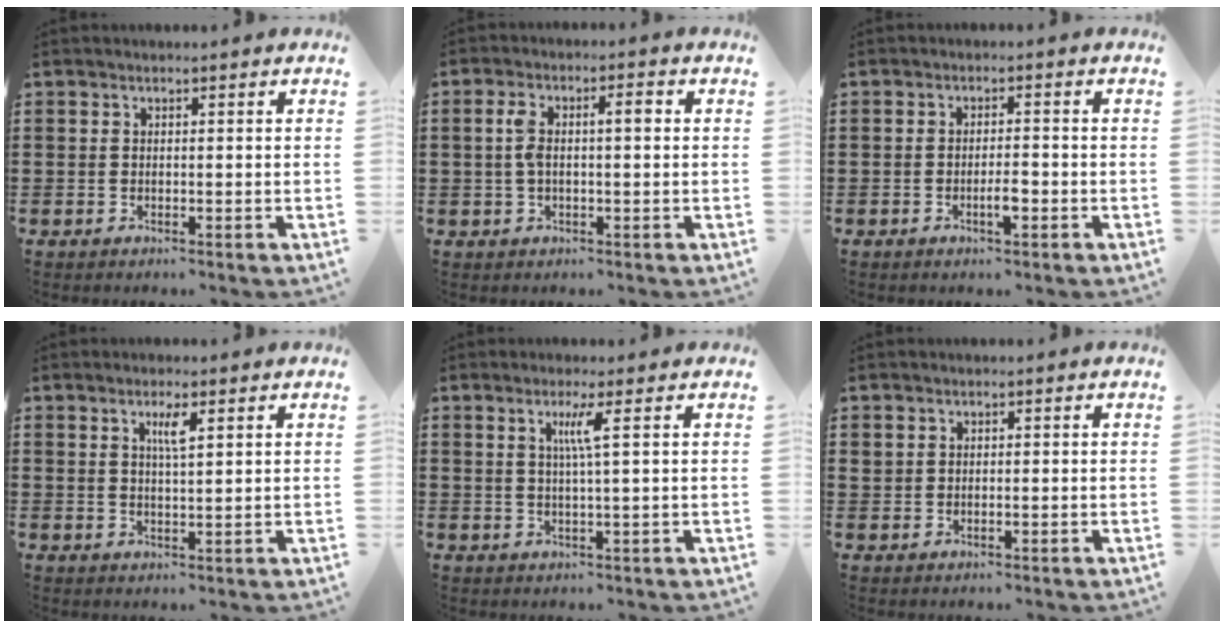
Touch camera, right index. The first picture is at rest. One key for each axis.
{"total": 4.4, "fx": 0.4, "fy": 1.5, "fz": 4.1, "tx": -0.086, "ty": 0.007, "tz": 0.000}
{"total": 2.9, "fx": -1.1, "fy": 0.7, "fz": 2.6, "tx": -0.045, "ty": 0.003, "tz": -0.020}
{"total": 2.8, "fx": 1.3, "fy": 0.5, "fz": 2.4, "tx": -0.042, "ty": 0.000, "tz": 0.019}
{"total": 3.4, "fx": 1.1, "fy": -0.5, "fz": 3.2, "tx": -0.064, "ty": -0.005, "tz": 0.013}
{"total": 0.6, "fx": 0.2, "fy": 0.4, "fz": 0.3, "tx": -0.008, "ty": 0.002, "tz": 0.003}